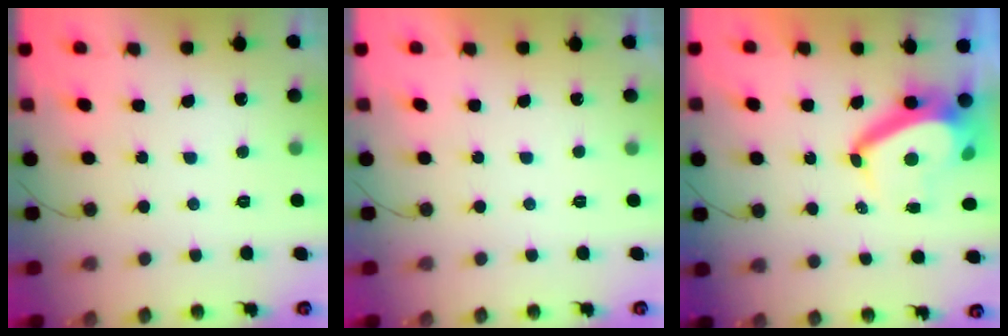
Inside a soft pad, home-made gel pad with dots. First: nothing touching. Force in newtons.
{"total": 2.2, "press": 2.1, "slide": 0.4}
{"total": 5.5, "press": 5.5, "slide": 0.4}